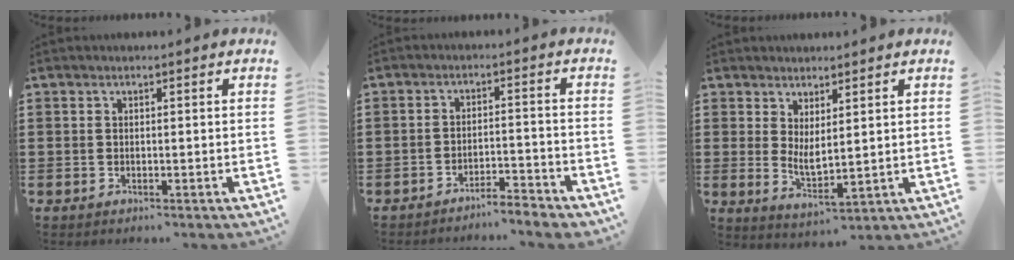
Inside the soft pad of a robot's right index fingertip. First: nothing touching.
{"total": 3.5, "force": [-3.5, -0.2, 0.5], "torque": [-0.014, -0.001, -0.075]}
{"total": 2.9, "force": [1.5, 0.8, 2.3], "torque": [-0.050, -0.008, 0.029]}